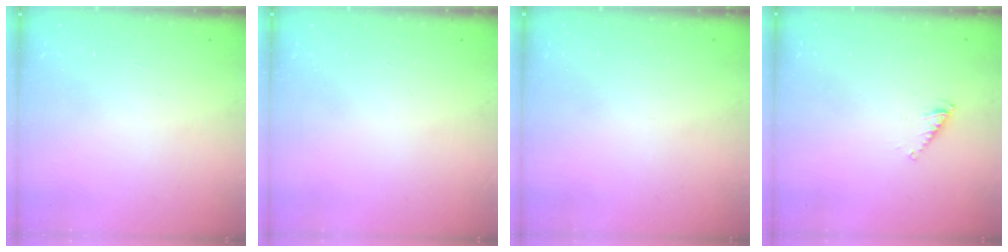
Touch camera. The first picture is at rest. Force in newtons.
{"total": 0.0}
{"total": 0.0}
{"total": 3.3, "press": 3.2, "slide": 0.5}